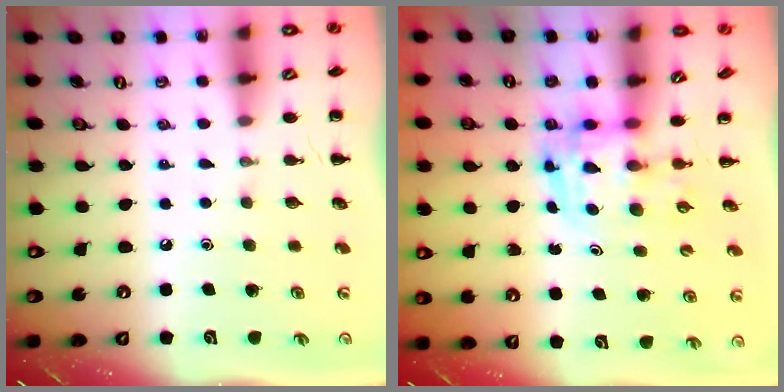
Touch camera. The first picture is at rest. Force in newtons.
{"total": 3.6, "press": 3.5, "slide": 0.6}